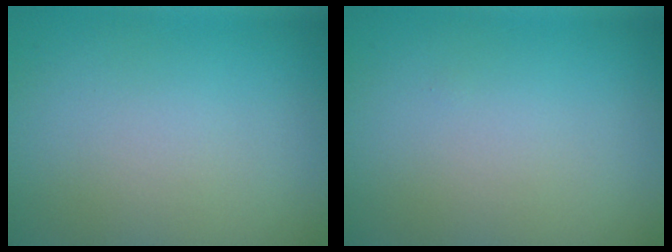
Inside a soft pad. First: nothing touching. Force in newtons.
{"total": 0.0}